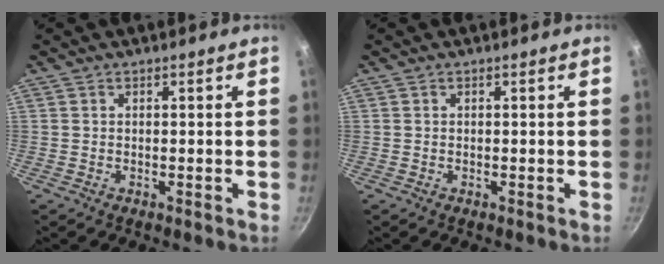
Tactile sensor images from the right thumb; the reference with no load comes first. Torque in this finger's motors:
{"motor_torque": [-0.22, 0.10, 0.20, 0.02, 0.03]}